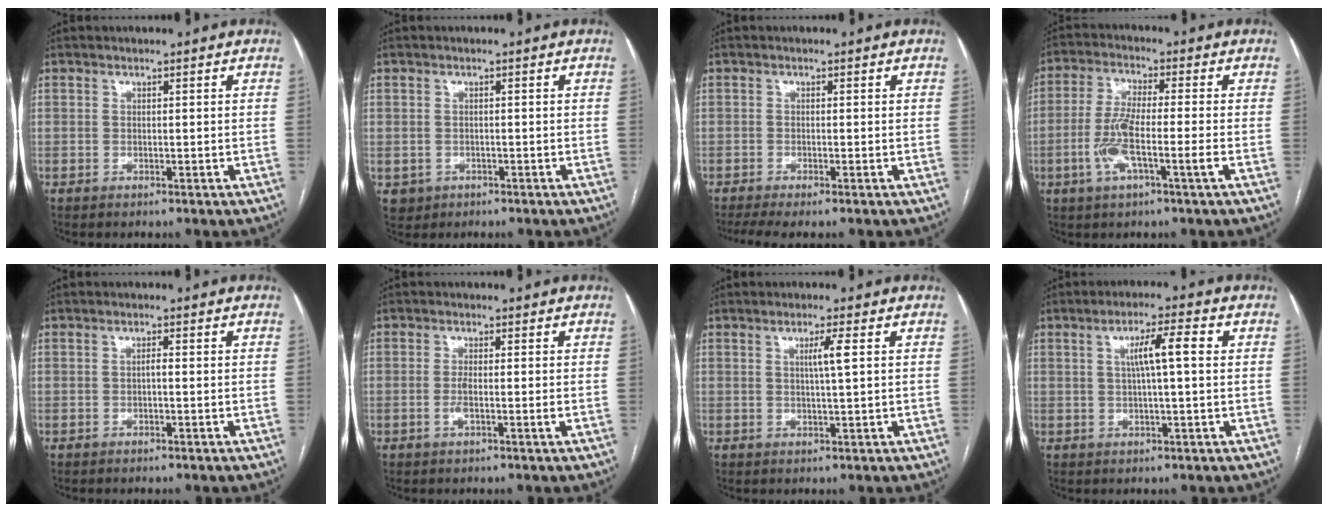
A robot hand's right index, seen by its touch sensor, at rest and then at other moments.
{"total": 2.6, "force": [-0.8, 2.5, 0.3], "torque": [-0.001, 0.005, -0.005]}
{"total": 3.7, "force": [-2.7, 0.3, 2.4], "torque": [-0.041, -0.008, -0.047]}
{"total": 7.8, "force": [-2.4, 0.6, 7.4], "torque": [-0.154, 0.003, -0.049]}
{"total": 0.9, "force": [-0.2, 0.2, 0.8], "torque": [-0.014, 0.002, -0.004]}
{"total": 2.3, "force": [-0.6, 0.1, 2.2], "torque": [-0.045, -0.003, -0.013]}
{"total": 2.9, "force": [0.7, -0.4, 2.8], "torque": [-0.050, 0.000, 0.012]}
{"total": 5.7, "force": [1.1, 0.2, 5.6], "torque": [-0.096, 0.011, 0.019]}